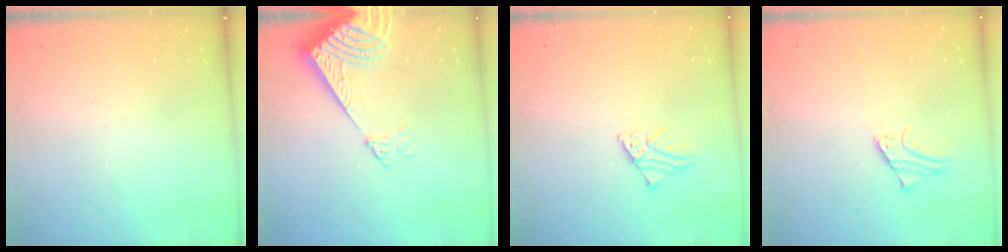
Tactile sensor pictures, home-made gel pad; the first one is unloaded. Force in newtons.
{"total": 10.2, "press": 10.0, "slide": 1.8}
{"total": 1.5, "press": 1.5, "slide": 0.1}
{"total": 2.3, "press": 2.3, "slide": 0.2}